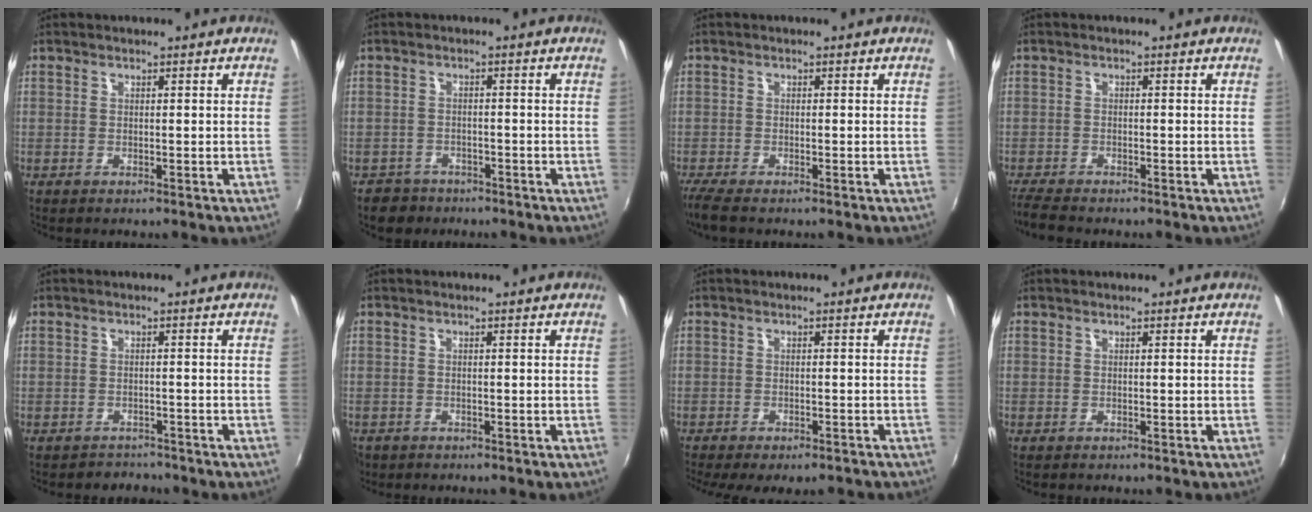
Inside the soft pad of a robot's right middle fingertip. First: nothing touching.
{"total": 3.9, "force": [-2.9, 2.5, 0.5], "torque": [-0.024, 0.003, -0.050]}
{"total": 3.2, "force": [-2.5, 0.2, 2.0], "torque": [-0.050, -0.016, -0.052]}
{"total": 4.0, "force": [-3.6, 0.3, 1.6], "torque": [-0.046, -0.022, -0.071]}
{"total": 2.7, "force": [-2.4, 1.2, -0.2], "torque": [-0.004, 0.000, -0.039]}
{"total": 2.6, "force": [-1.7, 1.8, 0.8], "torque": [-0.023, -0.008, -0.028]}
{"total": 7.7, "force": [-6.1, 2.1, 4.2], "torque": [-0.091, -0.032, -0.089]}
{"total": 0.0}